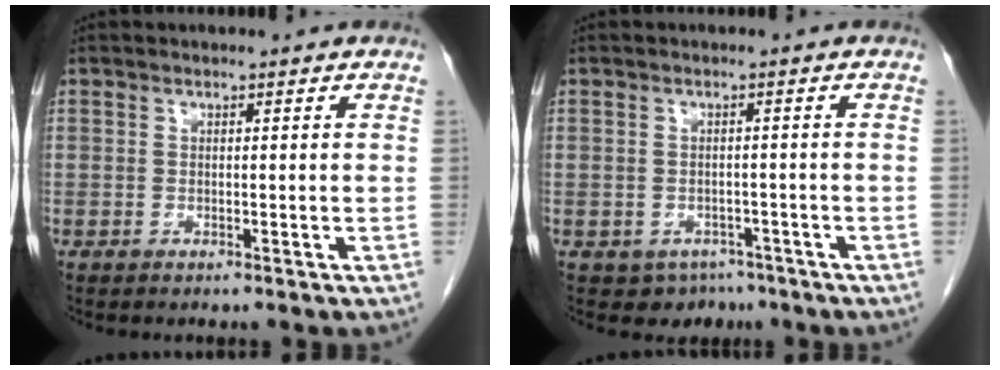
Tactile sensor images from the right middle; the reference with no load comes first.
{"total": 3.8, "force": [-2.7, 2.7, 0.4], "torque": [0.002, 0.008, -0.032]}